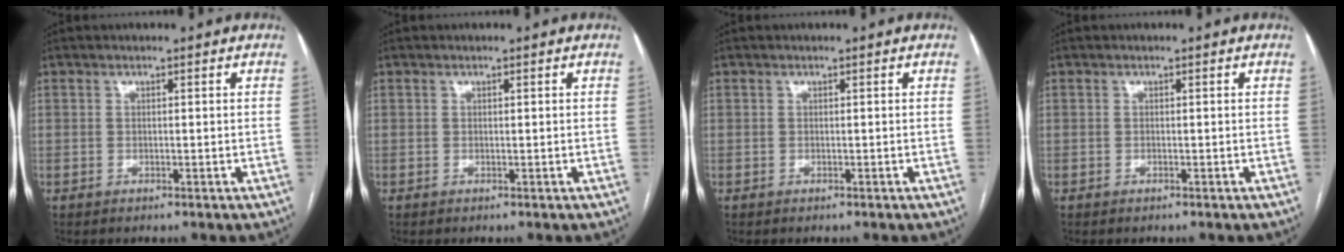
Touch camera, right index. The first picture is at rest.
{"total": 0.0}
{"total": 0.0}
{"total": 0.0}